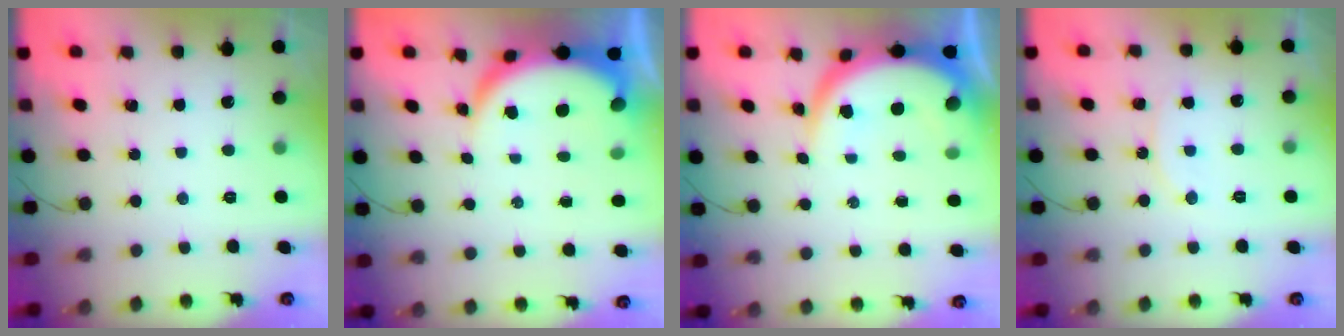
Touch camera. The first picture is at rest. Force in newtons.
{"total": 7.5, "press": 7.5, "slide": 0.7}
{"total": 8.9, "press": 8.9, "slide": 0.7}
{"total": 6.8, "press": 6.8, "slide": 0.2}